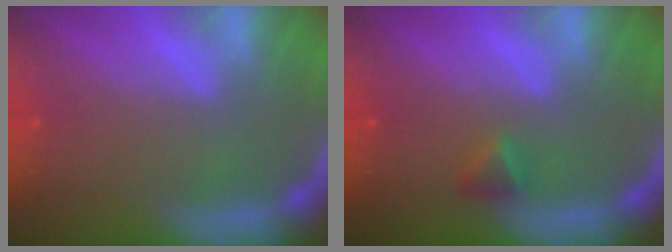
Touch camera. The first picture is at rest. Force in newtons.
{"total": 1.4}